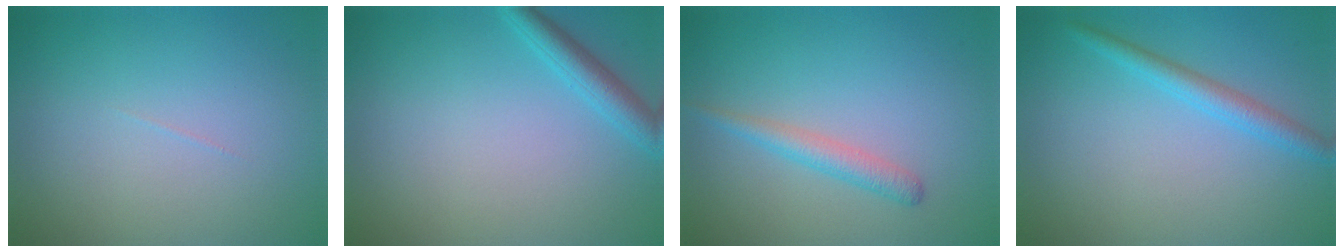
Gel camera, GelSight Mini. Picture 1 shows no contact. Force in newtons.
{"total": 2.4, "press": 2.4, "slide": 0.1}
{"total": 2.0, "press": 2.0, "slide": 0.1}
{"total": 2.3, "press": 2.3, "slide": 0.1}